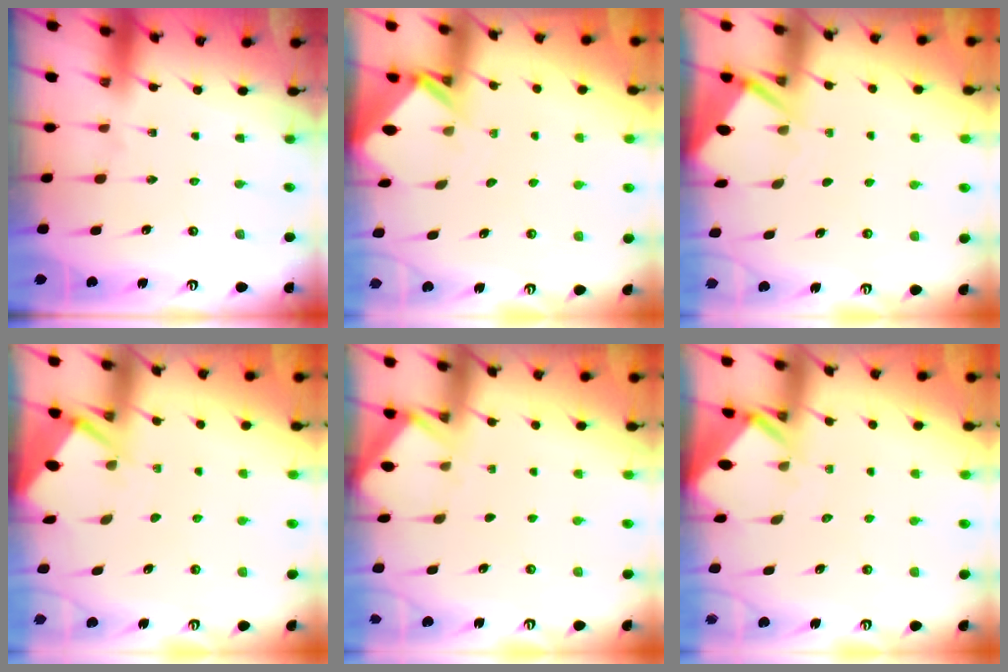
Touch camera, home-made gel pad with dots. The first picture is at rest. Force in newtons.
{"total": 2.6, "press": 2.6, "slide": 0.1}
{"total": 3.8, "press": 3.8, "slide": 0.1}
{"total": 2.6, "press": 2.6, "slide": 0.3}
{"total": 2.4, "press": 2.3, "slide": 0.4}
{"total": 3.0, "press": 3.0, "slide": 0.4}